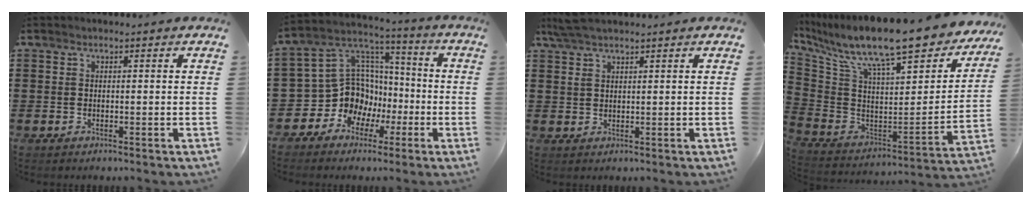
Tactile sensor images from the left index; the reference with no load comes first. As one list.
[{"total": 11.3, "force": [-2.9, 10.3, 3.6], "torque": [-0.127, -0.008, -0.049]}, {"total": 3.0, "force": [2.2, 0.6, 1.9], "torque": [-0.042, 0.004, 0.041]}, {"total": 13.7, "force": [10.6, 1.7, 8.5], "torque": [-0.182, -0.081, 0.172]}]